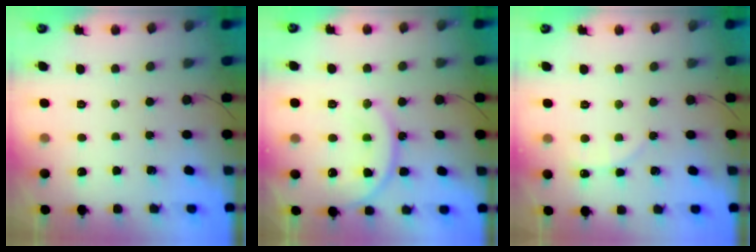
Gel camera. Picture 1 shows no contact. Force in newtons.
{"total": 15.4, "press": 15.3, "slide": 1.4}
{"total": 2.7, "press": 2.7, "slide": 0.4}